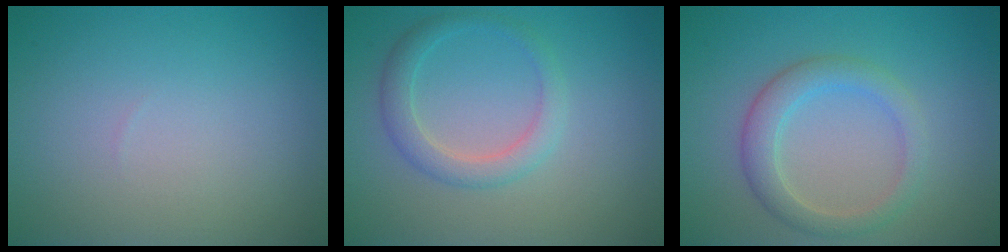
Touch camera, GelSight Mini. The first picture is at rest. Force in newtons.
{"total": 2.5, "press": 2.5, "slide": 0.1}
{"total": 3.1, "press": 3.1, "slide": 0.1}